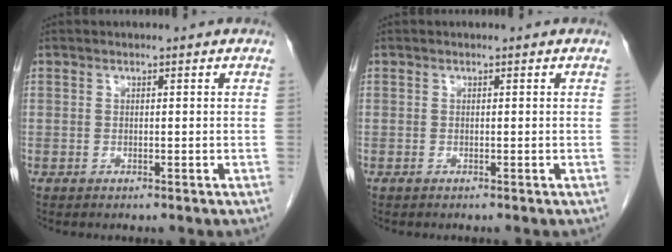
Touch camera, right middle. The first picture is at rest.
{"total": 0.0}